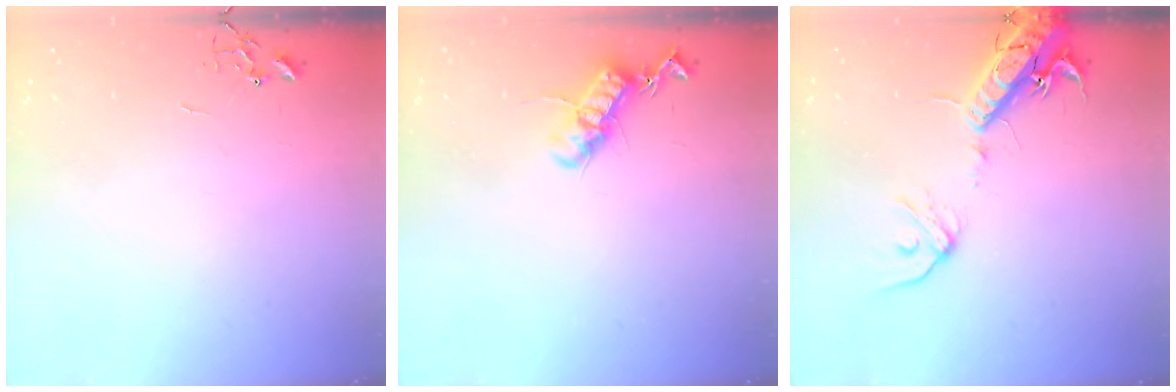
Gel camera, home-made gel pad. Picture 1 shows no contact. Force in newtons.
{"total": 12.9, "press": 12.9, "slide": 0.3}
{"total": 17.2, "press": 16.9, "slide": 3.1}